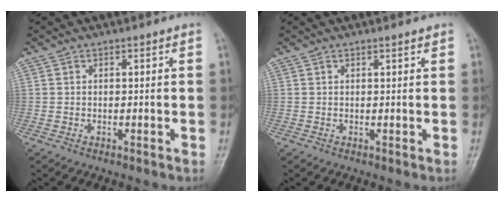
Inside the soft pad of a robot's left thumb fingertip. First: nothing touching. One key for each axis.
{"total": 0.7, "fx": 0.5, "fy": 0.1, "fz": 0.4, "tx": -0.007, "ty": -0.003, "tz": 0.007}